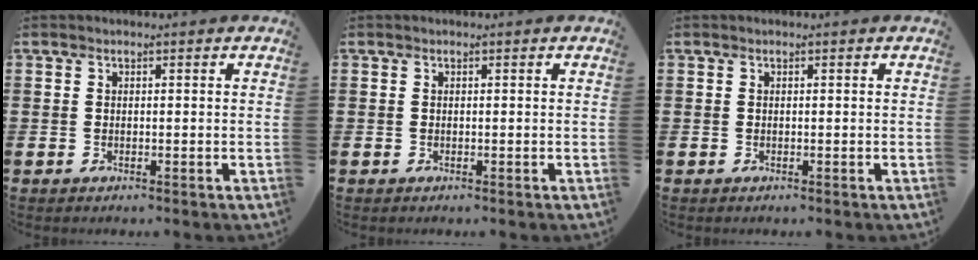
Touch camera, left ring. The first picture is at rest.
{"total": 0.0}
{"total": 0.0}